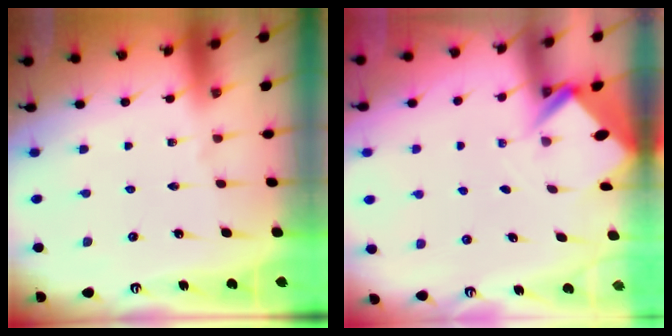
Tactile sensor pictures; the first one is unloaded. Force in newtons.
{"total": 2.5, "press": 2.5, "slide": 0.1}